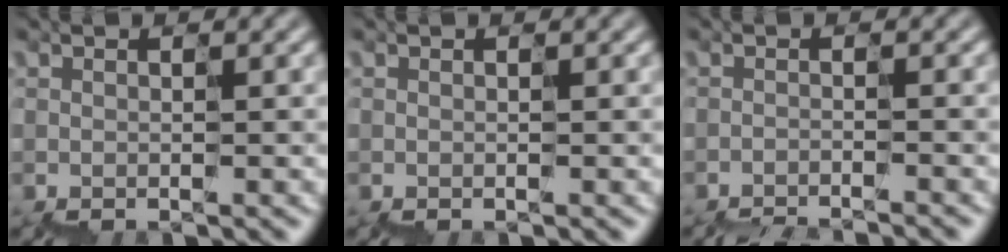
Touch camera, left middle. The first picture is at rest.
{"total": 0.0}
{"total": 2.7, "force": [-2.7, -0.4, -0.4], "torque": [-0.003, -0.014, -0.045]}